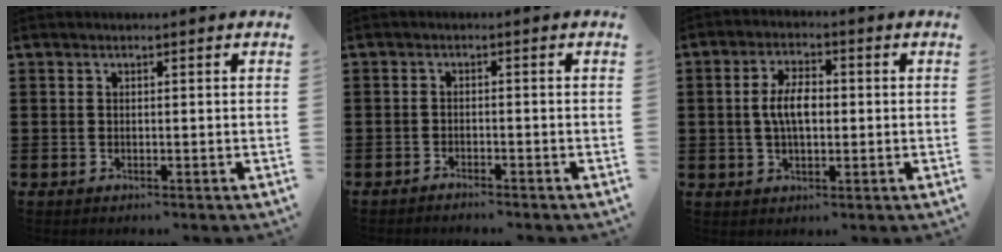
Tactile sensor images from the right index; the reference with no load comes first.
{"total": 1.3, "force": [-1.3, 0.1, 0.0], "torque": [-0.003, 0.005, -0.027]}
{"total": 5.7, "force": [0.1, 2.7, 5.0], "torque": [-0.103, 0.007, -0.004]}